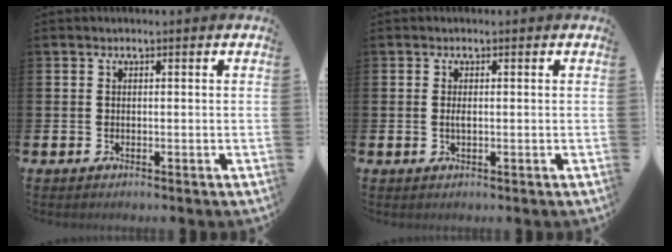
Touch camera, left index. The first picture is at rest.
{"total": 1.0, "force": [0.0, 0.4, 0.9], "torque": [-0.016, 0.001, -0.003]}